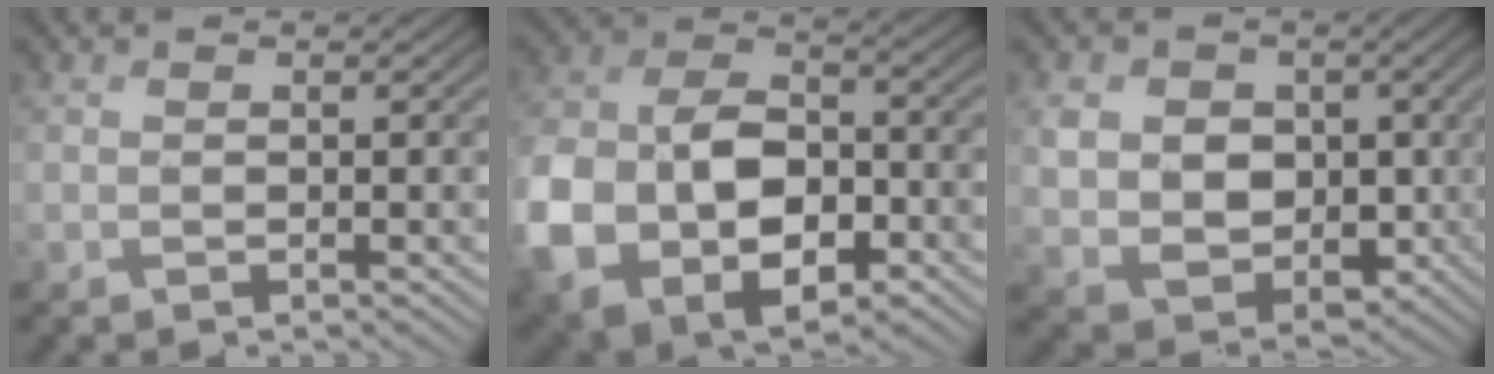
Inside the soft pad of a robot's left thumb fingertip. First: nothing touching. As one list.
[{"total": 15.2, "force": [-4.9, 10.3, 10.0], "torque": [-0.250, -0.051, -0.081]}, {"total": 8.2, "force": [0.4, 6.7, 4.7], "torque": [-0.108, -0.013, 0.001]}]